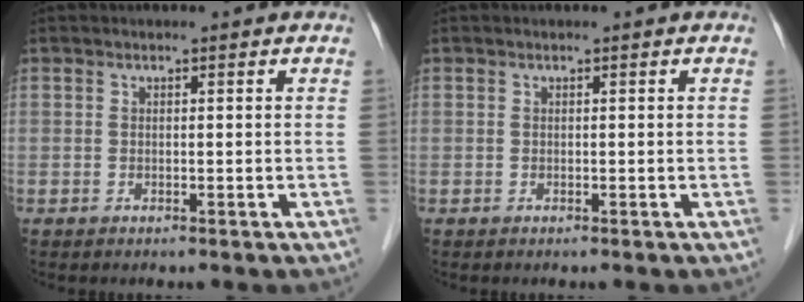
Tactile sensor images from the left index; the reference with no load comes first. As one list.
[{"total": 0.0}]